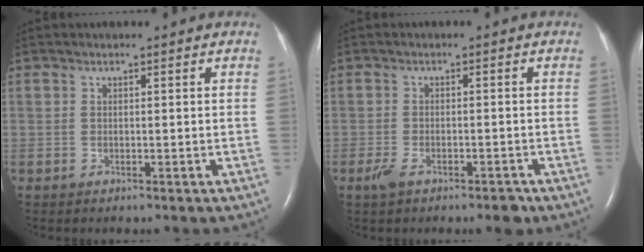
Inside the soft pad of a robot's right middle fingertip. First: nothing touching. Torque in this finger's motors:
{"motor_torque": [0.08, 0.04, 0.04, 0.03]}